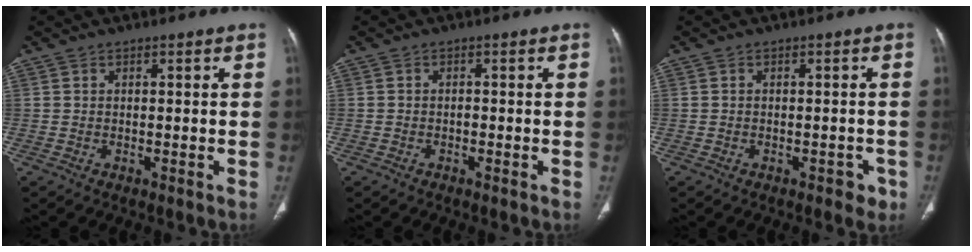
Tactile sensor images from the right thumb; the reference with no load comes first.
{"total": 0.6, "force": [-0.3, 0.3, 0.4], "torque": [-0.003, 0.002, -0.009]}
{"total": 2.3, "force": [-1.3, 1.4, 1.3], "torque": [-0.002, 0.008, -0.014]}